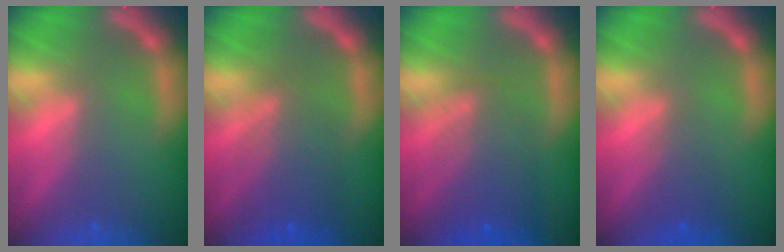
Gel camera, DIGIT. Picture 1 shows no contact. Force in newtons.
{"total": 5.5}
{"total": 5.6}
{"total": 1.9}